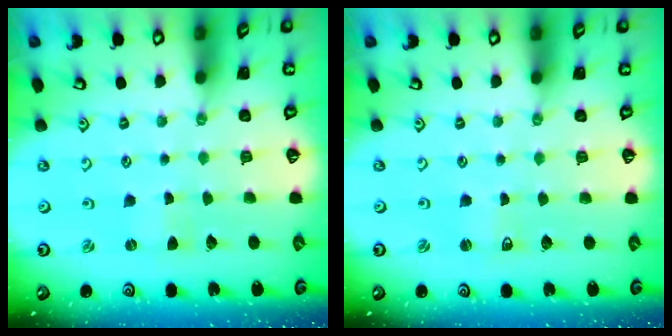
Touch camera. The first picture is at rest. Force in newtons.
{"total": 1.4, "press": 1.4, "slide": 0.1}